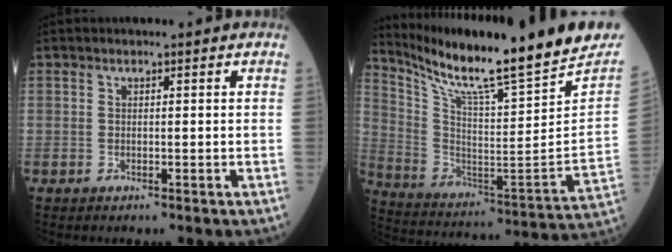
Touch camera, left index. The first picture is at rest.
{"total": 25.5, "force": [21.7, -0.3, 13.3], "torque": [-0.232, -0.091, 0.327]}